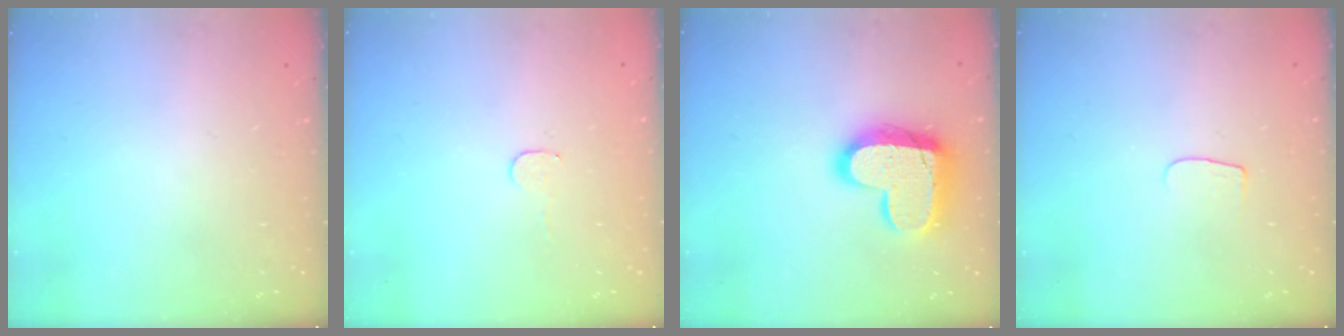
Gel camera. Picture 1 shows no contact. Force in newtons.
{"total": 2.8, "press": 2.8, "slide": 0.2}
{"total": 17.1, "press": 17.0, "slide": 1.2}
{"total": 4.3, "press": 4.3, "slide": 0.5}